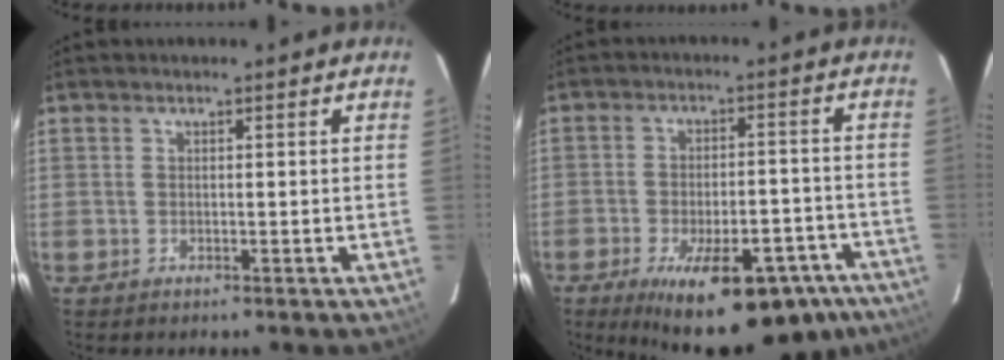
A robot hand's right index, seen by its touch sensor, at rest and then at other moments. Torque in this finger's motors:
{"motor_torque": [1.90, -0.24, 0.95, 0.17]}